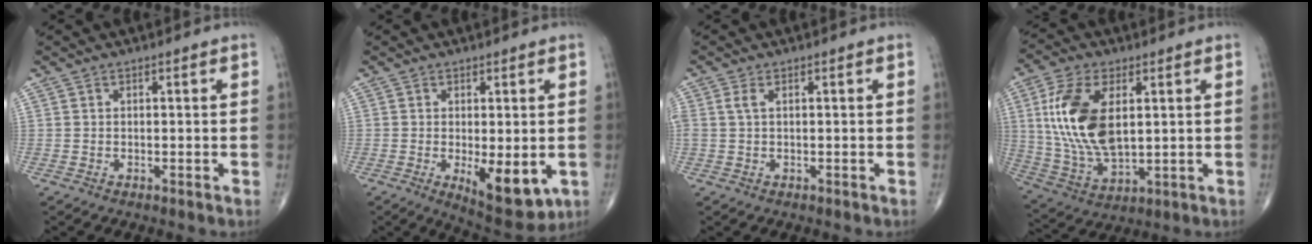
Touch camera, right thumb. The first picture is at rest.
{"total": 9.4, "force": [-2.1, 3.8, 8.3], "torque": [-0.110, -0.023, -0.021]}
{"total": 1.9, "force": [0.6, 0.9, 1.5], "torque": [-0.043, 0.008, 0.015]}
{"total": 16.7, "force": [3.5, 8.8, 13.8], "torque": [-0.273, -0.012, 0.074]}